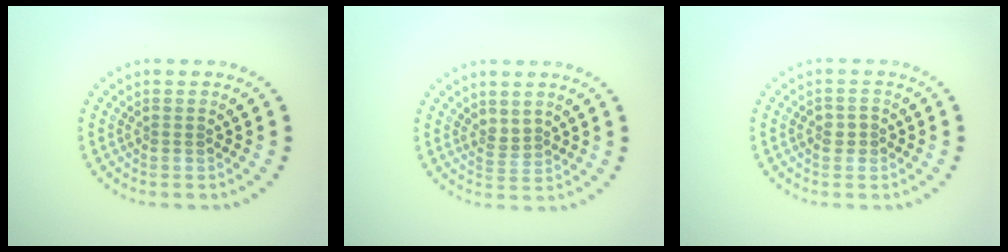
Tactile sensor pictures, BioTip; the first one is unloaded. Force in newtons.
{"total": 1.3, "press": 0.9, "slide": 0.8}
{"total": 1.3, "press": 1.3, "slide": 0.1}